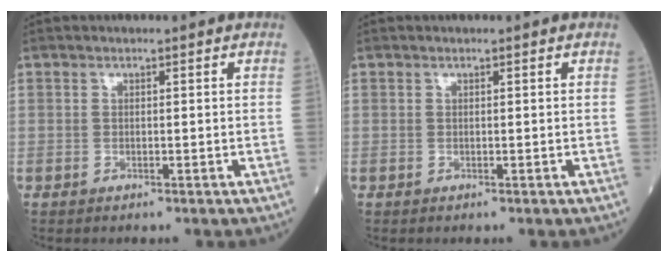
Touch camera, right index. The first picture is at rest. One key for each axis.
{"total": 0.0}